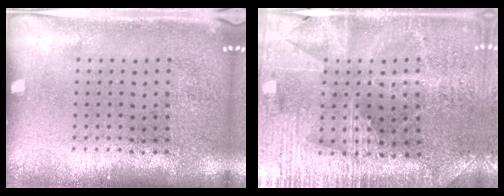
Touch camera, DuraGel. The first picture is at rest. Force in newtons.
{"total": 3.0, "press": 2.9, "slide": 0.4}